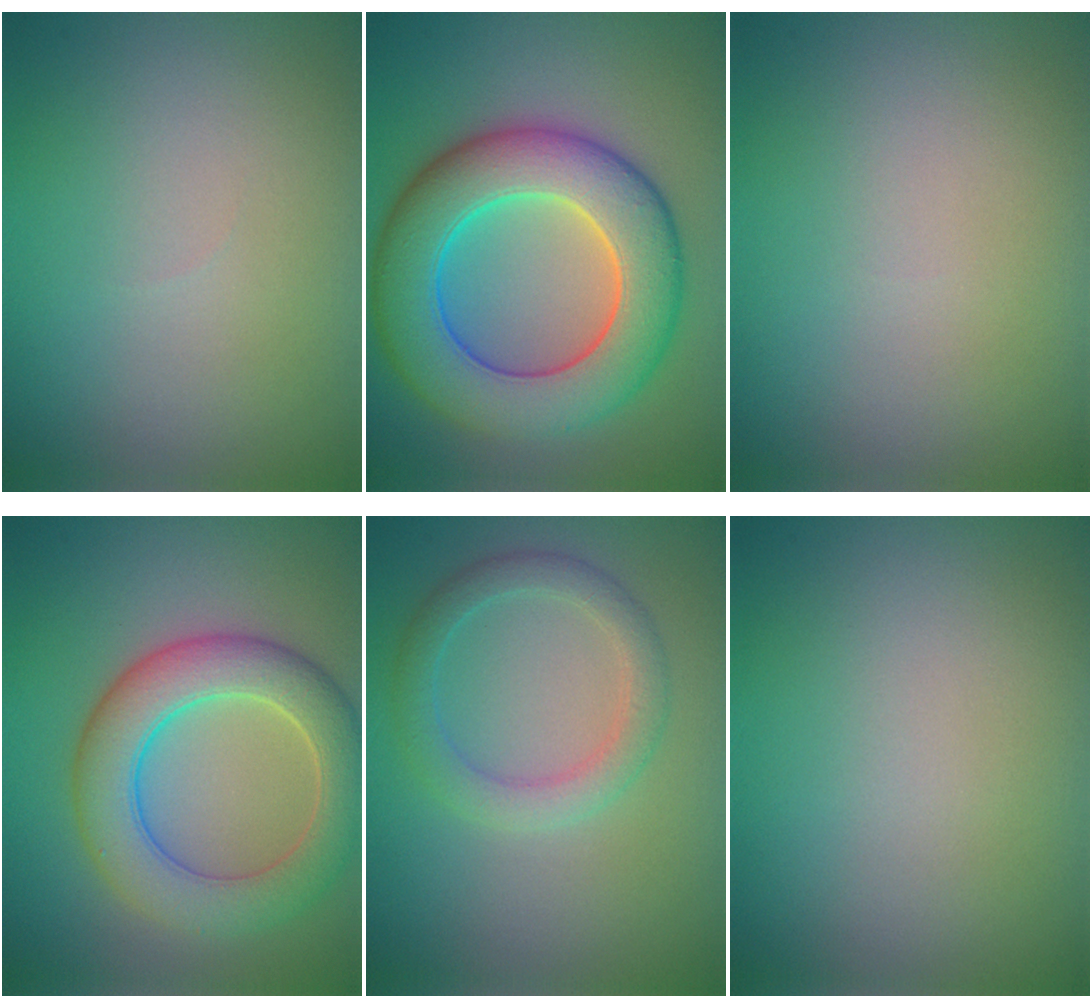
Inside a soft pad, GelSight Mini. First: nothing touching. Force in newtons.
{"total": 10.6, "press": 10.6, "slide": 0.1}
{"total": 0.0}
{"total": 6.9, "press": 6.9, "slide": 0.5}
{"total": 2.9, "press": 2.9, "slide": 0.1}
{"total": 0.0}